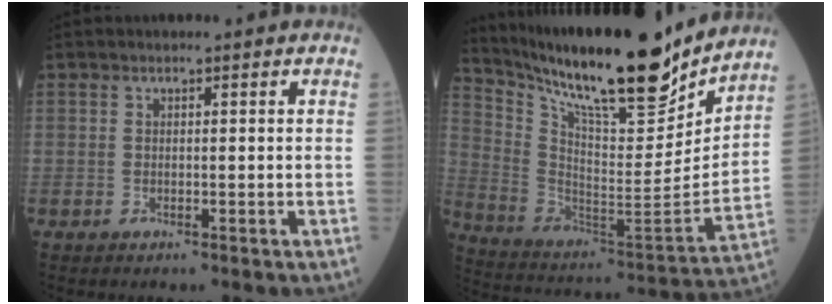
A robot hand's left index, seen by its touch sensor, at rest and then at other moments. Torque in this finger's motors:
{"motor_torque": [0.45, -0.55, 1.02, 0.21]}